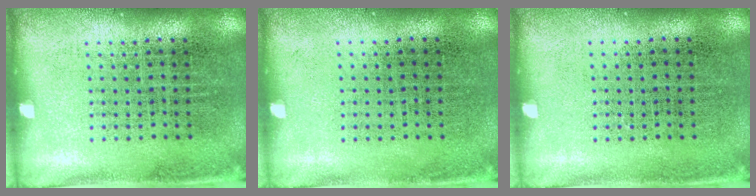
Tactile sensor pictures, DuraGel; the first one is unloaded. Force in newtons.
{"total": 0.0}
{"total": 0.0}